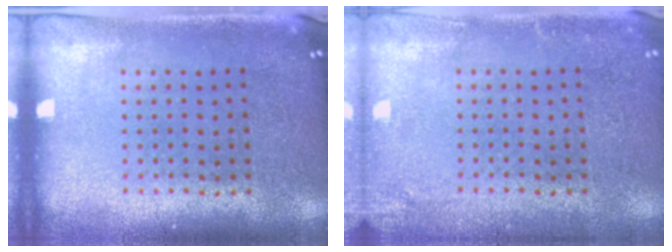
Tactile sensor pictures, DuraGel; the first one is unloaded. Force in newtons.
{"total": 1.8, "press": 1.8, "slide": 0.2}